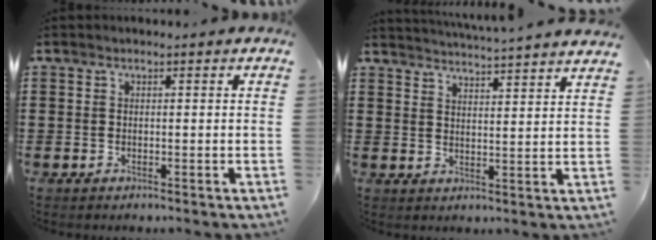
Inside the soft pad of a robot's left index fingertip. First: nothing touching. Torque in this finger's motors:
{"motor_torque": [0.84, -1.30, 0.16, 0.06]}